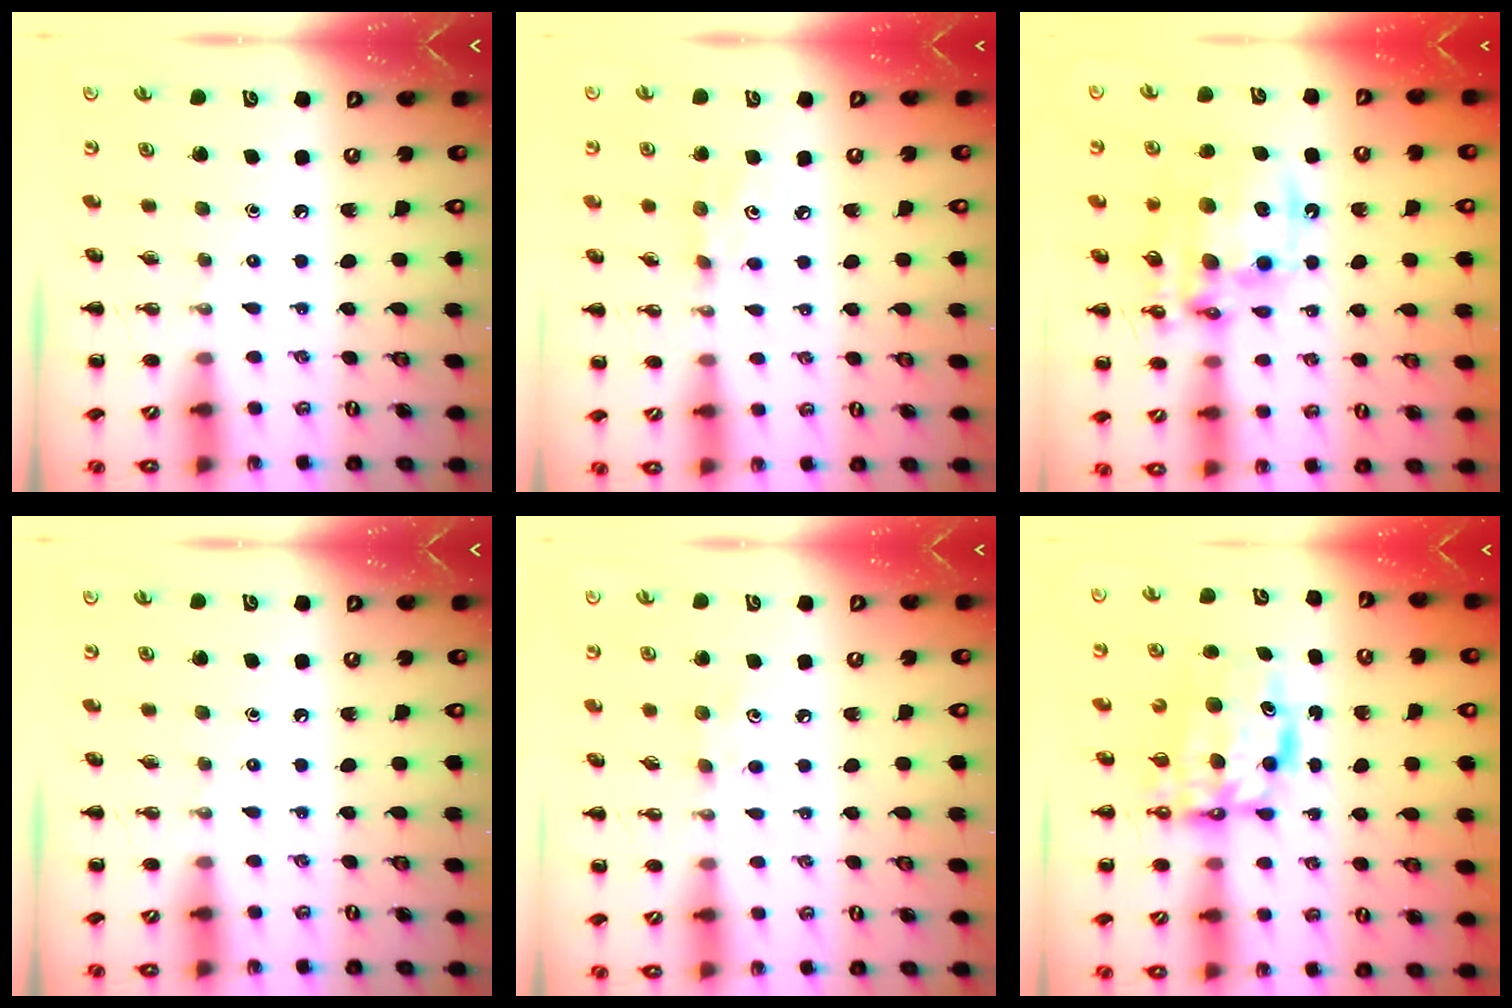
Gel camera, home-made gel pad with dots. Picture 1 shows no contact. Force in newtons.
{"total": 3.2, "press": 3.2, "slide": 0.5}
{"total": 16.9, "press": 16.4, "slide": 4.0}
{"total": 0.0}
{"total": 5.1, "press": 4.9, "slide": 1.5}
{"total": 7.6, "press": 7.3, "slide": 1.8}